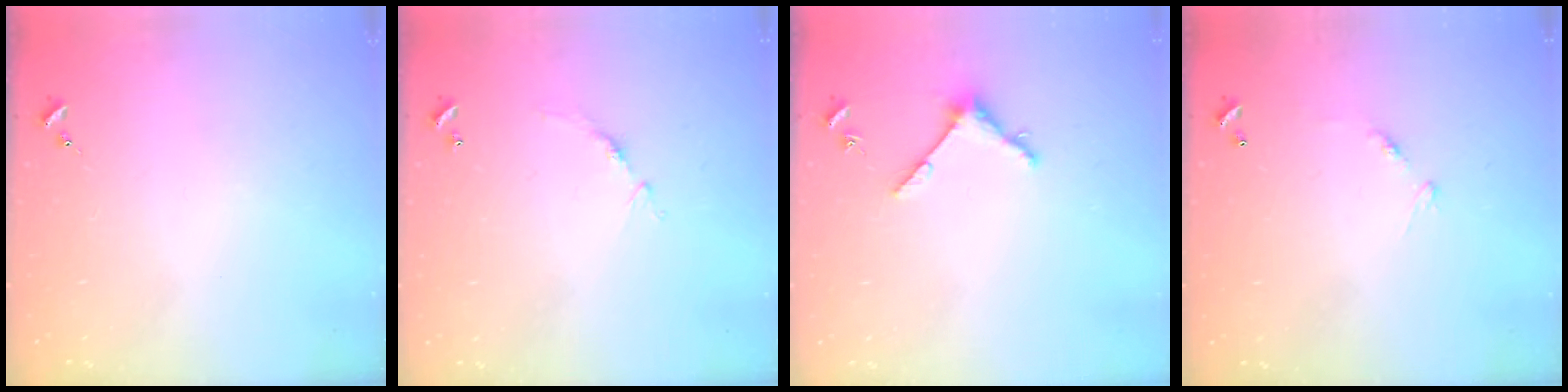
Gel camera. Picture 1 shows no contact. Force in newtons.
{"total": 5.1, "press": 5.1, "slide": 0.4}
{"total": 4.8, "press": 4.8, "slide": 0.6}
{"total": 7.0, "press": 7.0, "slide": 0.5}